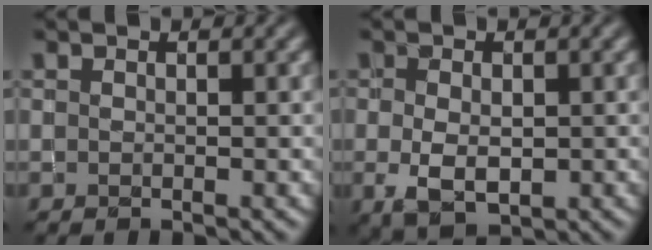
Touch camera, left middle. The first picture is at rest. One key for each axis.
{"total": 3.4, "fx": -0.4, "fy": 2.3, "fz": 2.5, "tx": -0.054, "ty": -0.006, "tz": -0.002}